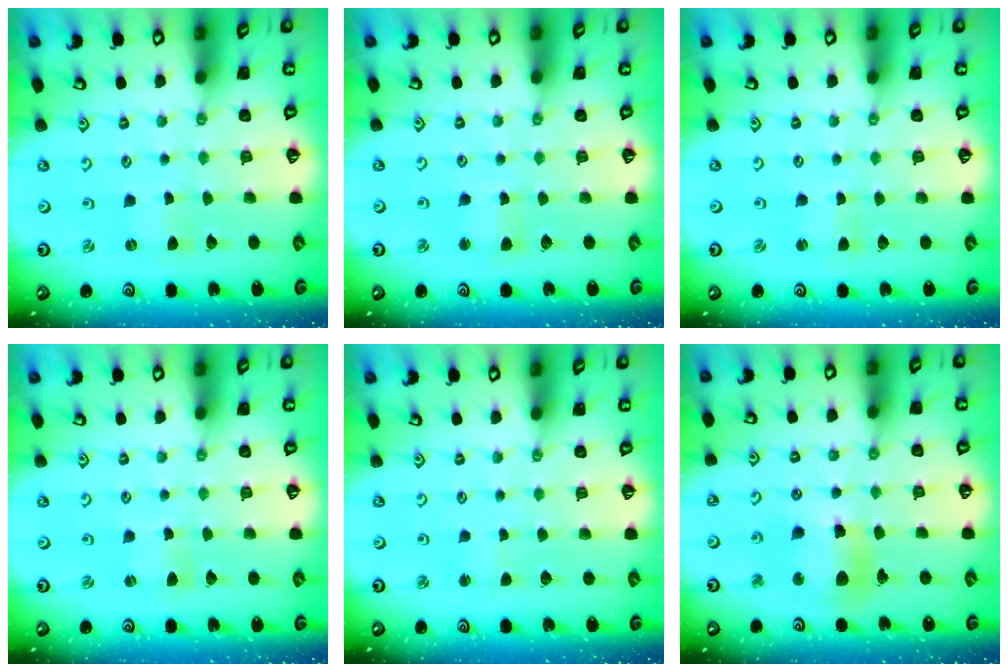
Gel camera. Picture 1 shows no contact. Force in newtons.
{"total": 1.7, "press": 1.6, "slide": 0.2}
{"total": 0.0}
{"total": 0.6, "press": 0.6, "slide": 0.2}
{"total": 1.1, "press": 1.1, "slide": 0.2}
{"total": 12.0, "press": 11.9, "slide": 1.6}